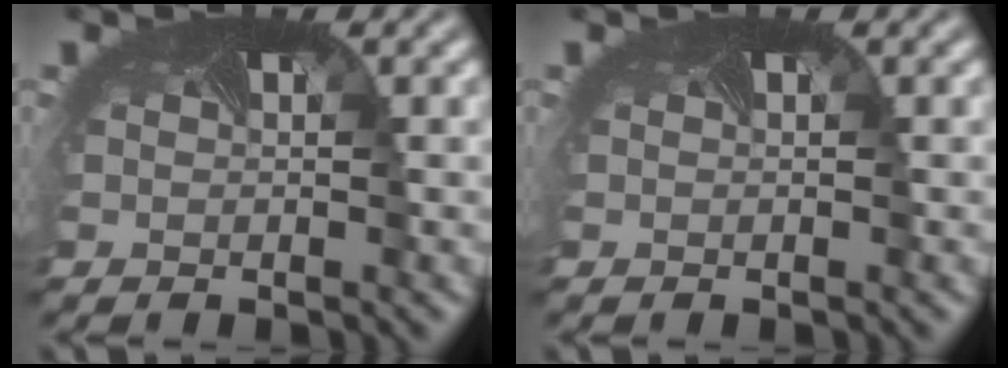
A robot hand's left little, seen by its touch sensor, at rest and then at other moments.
{"total": 0.0}